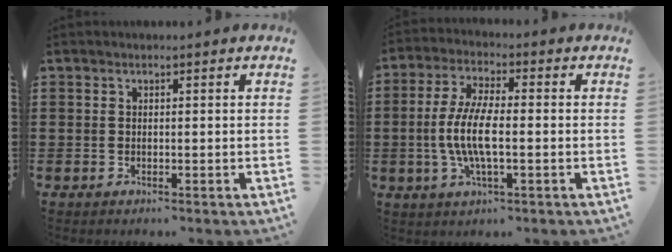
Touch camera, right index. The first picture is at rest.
{"total": 7.7, "force": [-1.4, 2.4, 7.2], "torque": [-0.165, -0.010, -0.034]}